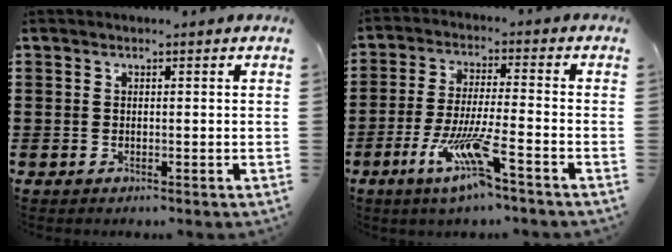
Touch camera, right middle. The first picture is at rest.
{"total": 8.7, "force": [-5.0, 0.6, 7.1], "torque": [-0.139, -0.008, -0.093]}